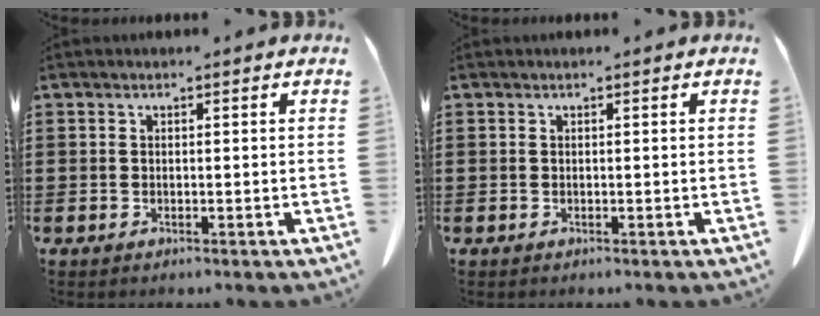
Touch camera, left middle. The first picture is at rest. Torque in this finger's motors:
{"motor_torque": [-0.46, 0.75, -0.03, -0.01]}